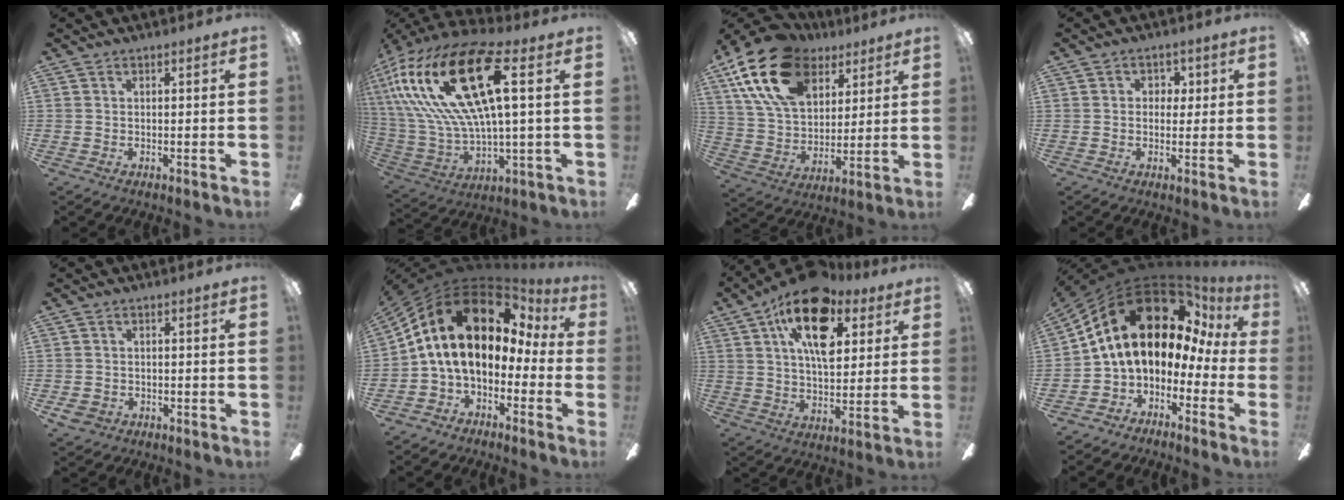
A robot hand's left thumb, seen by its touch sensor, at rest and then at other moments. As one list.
[{"total": 27.3, "force": [9.7, 10.6, 23.1], "torque": [-0.484, -0.037, 0.165]}, {"total": 20.5, "force": [10.8, 12.9, 11.8], "torque": [-0.229, -0.036, 0.197]}, {"total": 3.5, "force": [0.8, 2.9, 1.8], "torque": [-0.016, 0.003, 0.008]}, {"total": 2.5, "force": [-1.2, 2.1, 0.9], "torque": [-0.028, 0.001, -0.026]}, {"total": 15.0, "force": [3.1, 9.5, 11.1], "torque": [-0.238, -0.023, 0.050]}, {"total": 18.1, "force": [9.0, 9.4, 12.5], "torque": [-0.197, -0.021, 0.156]}, {"total": 19.3, "force": [6.9, 11.2, 14.1], "torque": [-0.265, -0.044, 0.127]}]